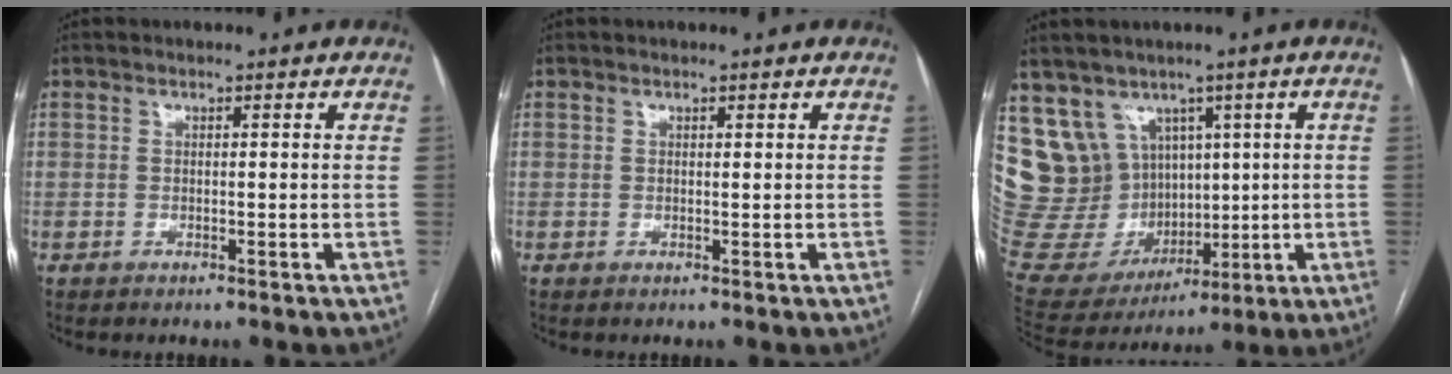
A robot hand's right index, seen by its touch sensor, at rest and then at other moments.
{"total": 0.0}
{"total": 18.6, "force": [6.7, 15.9, 7.1], "torque": [-0.181, 0.068, 0.170]}